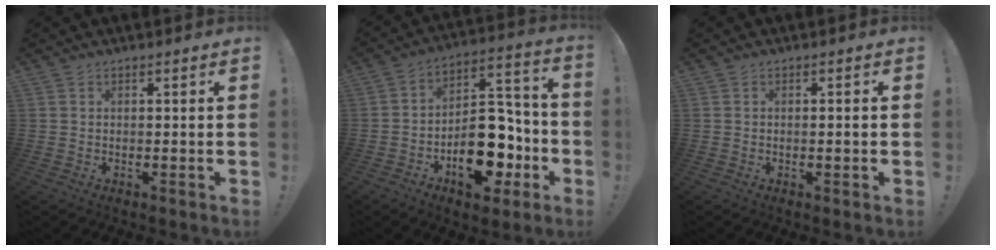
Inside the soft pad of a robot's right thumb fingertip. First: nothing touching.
{"total": 18.9, "force": [-8.2, 11.5, 12.6], "torque": [-0.150, 0.070, -0.117]}
{"total": 1.6, "force": [-0.5, 0.2, 1.5], "torque": [-0.024, 0.001, -0.009]}